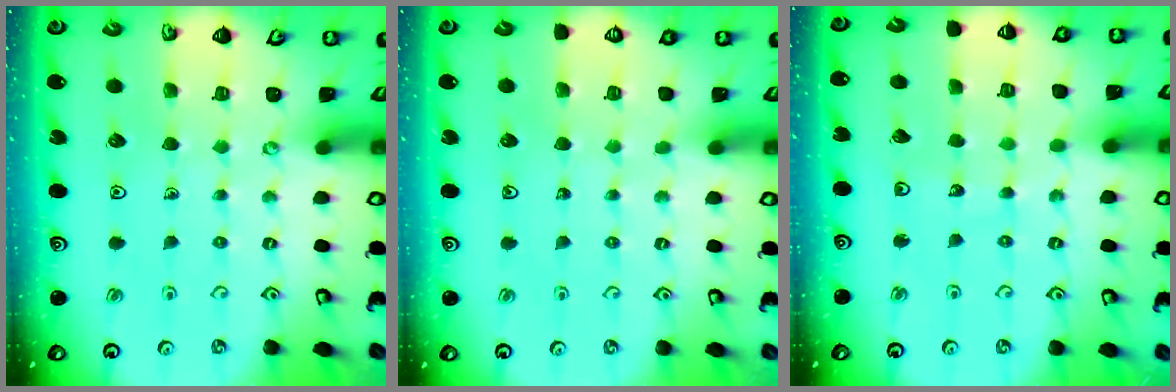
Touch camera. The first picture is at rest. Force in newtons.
{"total": 0.0}
{"total": 2.9, "press": 2.9, "slide": 0.3}